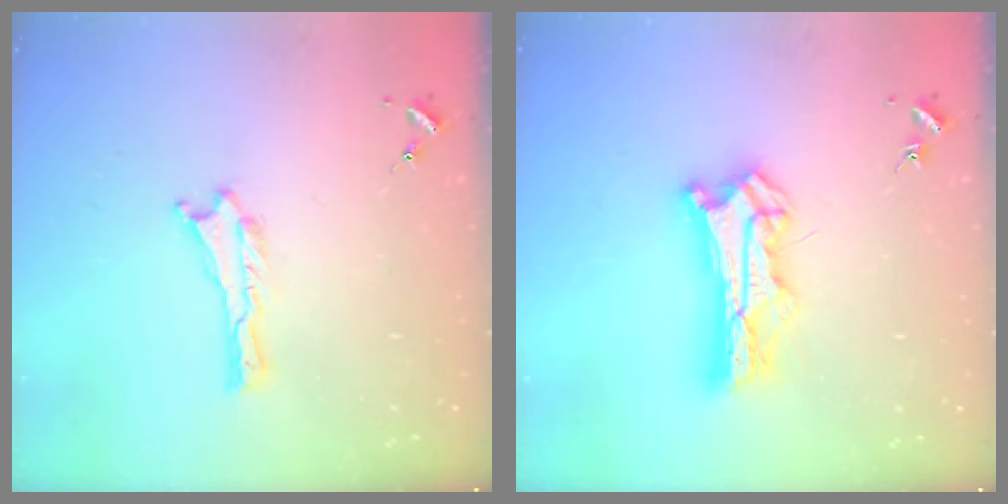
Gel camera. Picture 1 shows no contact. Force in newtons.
{"total": 10.7, "press": 10.6, "slide": 1.0}